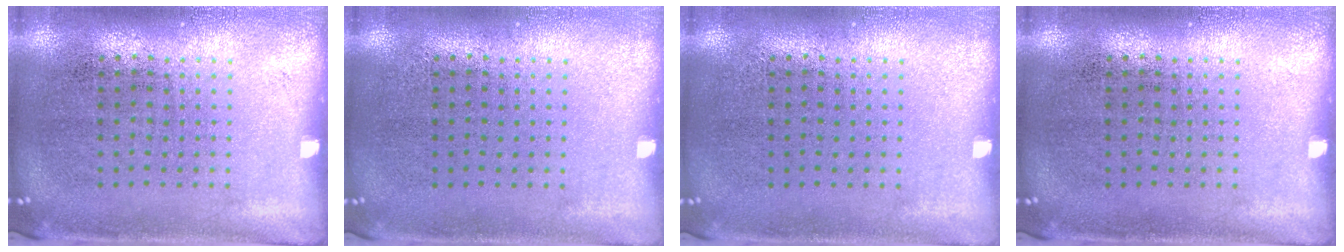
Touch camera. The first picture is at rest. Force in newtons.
{"total": 0.0}
{"total": 0.0}
{"total": 0.0}